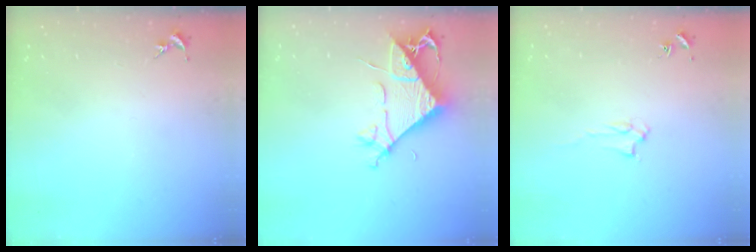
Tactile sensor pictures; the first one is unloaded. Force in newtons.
{"total": 7.7, "press": 7.6, "slide": 1.2}
{"total": 1.6, "press": 1.6, "slide": 0.2}